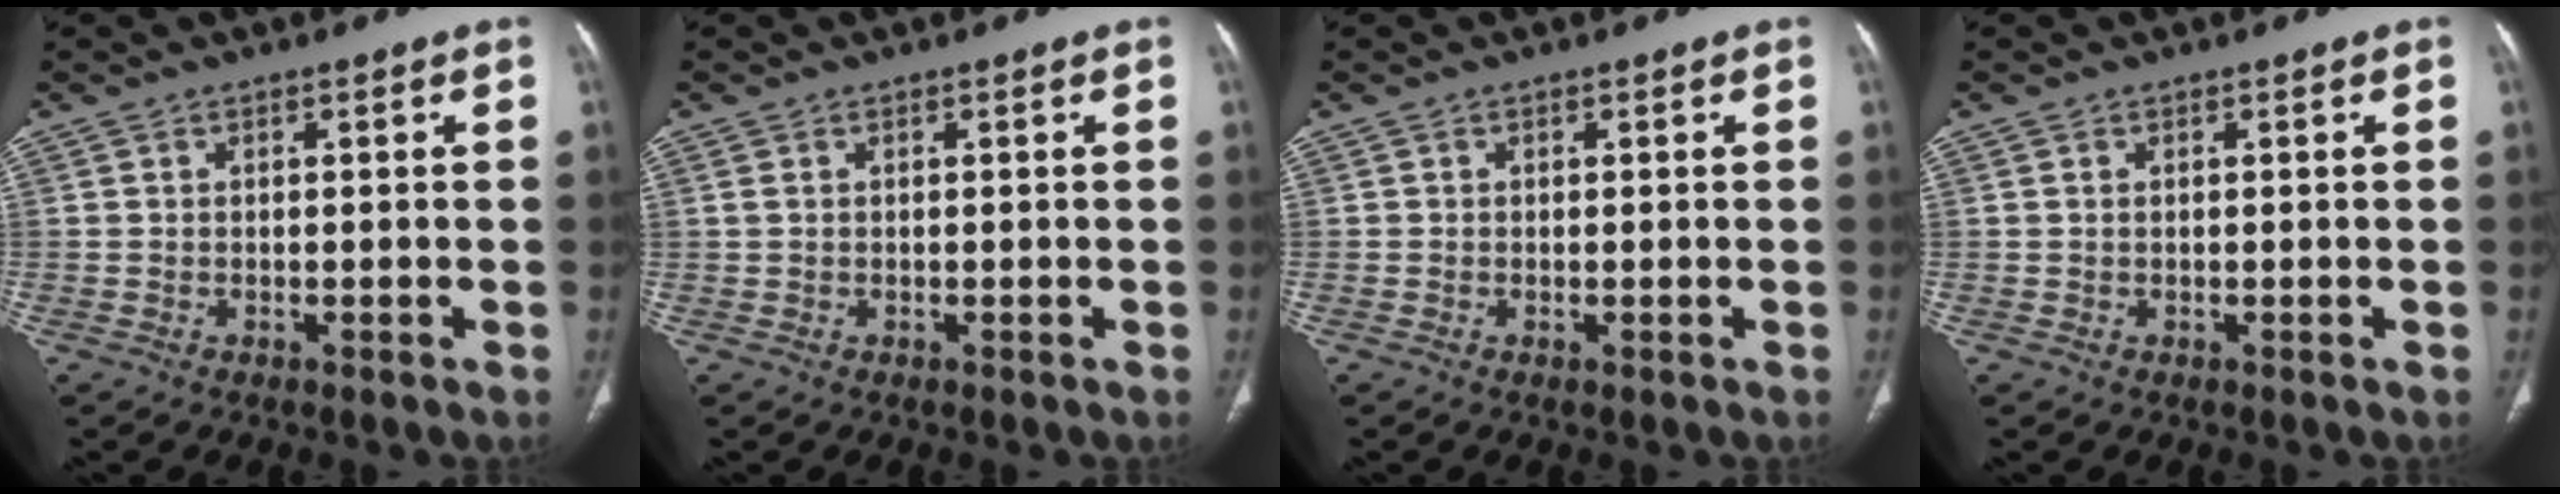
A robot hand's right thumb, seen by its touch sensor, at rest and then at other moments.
{"total": 0.7, "force": [0.3, 0.4, 0.5], "torque": [-0.013, 0.010, 0.010]}
{"total": 0.0}
{"total": 0.0}